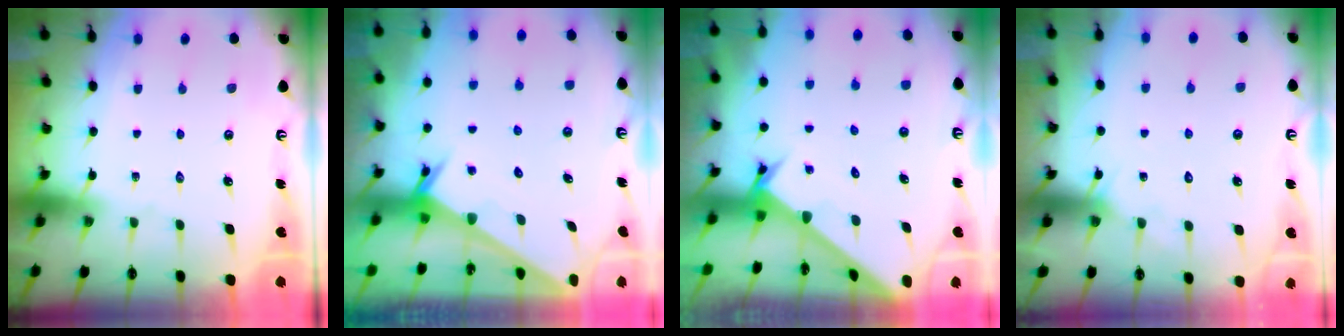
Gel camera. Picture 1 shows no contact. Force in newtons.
{"total": 2.4, "press": 2.4, "slide": 0.1}
{"total": 2.6, "press": 2.6, "slide": 0.3}
{"total": 4.4, "press": 4.4, "slide": 0.4}